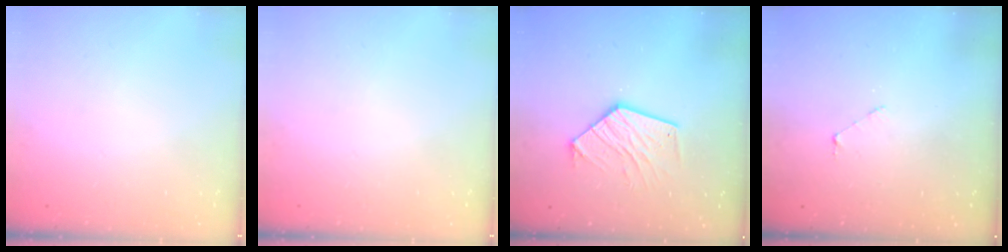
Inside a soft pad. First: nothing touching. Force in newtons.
{"total": 0.0}
{"total": 13.4, "press": 13.3, "slide": 1.2}
{"total": 1.6, "press": 1.6, "slide": 0.1}